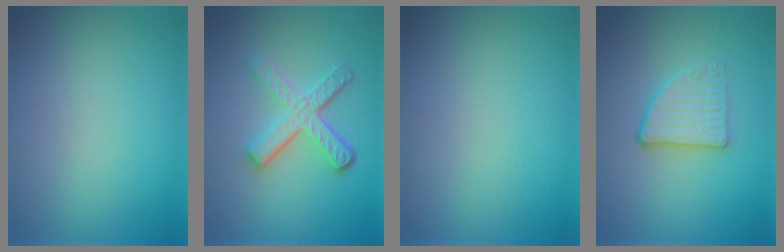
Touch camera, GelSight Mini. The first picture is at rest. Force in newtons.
{"total": 5.1, "press": 3.5, "slide": 3.7}
{"total": 0.0}
{"total": 2.7, "press": 2.4, "slide": 1.2}